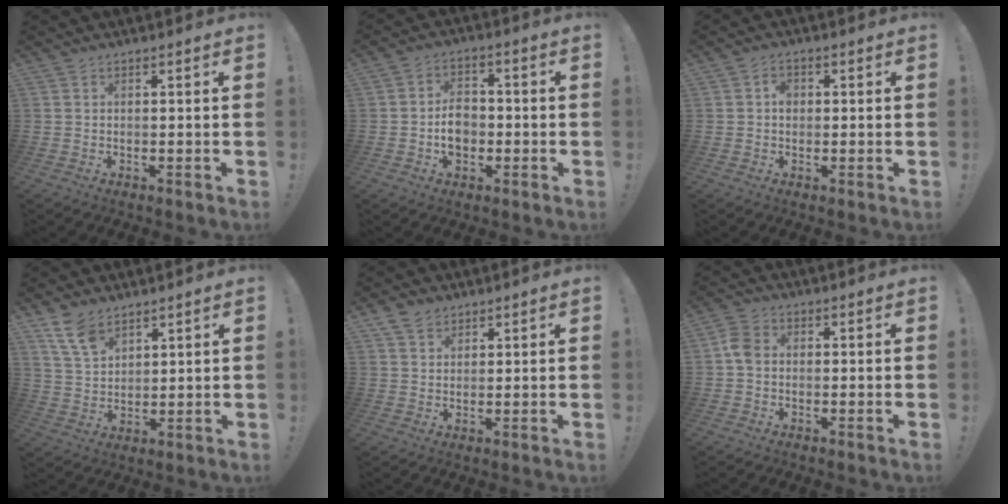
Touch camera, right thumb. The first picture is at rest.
{"total": 7.3, "force": [-1.4, 5.5, 4.5], "torque": [-0.065, 0.007, -0.025]}
{"total": 2.8, "force": [-0.1, 2.2, 1.7], "torque": [-0.029, 0.008, -0.002]}
{"total": 8.8, "force": [6.2, 4.6, 4.2], "torque": [-0.089, -0.026, 0.123]}
{"total": 4.2, "force": [2.9, 2.7, 1.2], "torque": [-0.024, -0.009, 0.055]}
{"total": 5.4, "force": [-0.1, 3.9, 3.6], "torque": [-0.080, 0.014, 0.001]}